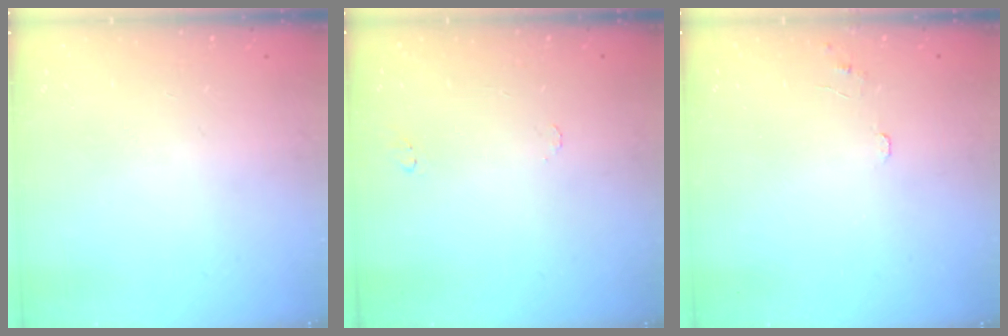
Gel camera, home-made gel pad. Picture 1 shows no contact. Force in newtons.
{"total": 4.9, "press": 4.9, "slide": 0.5}
{"total": 4.8, "press": 4.8, "slide": 0.4}